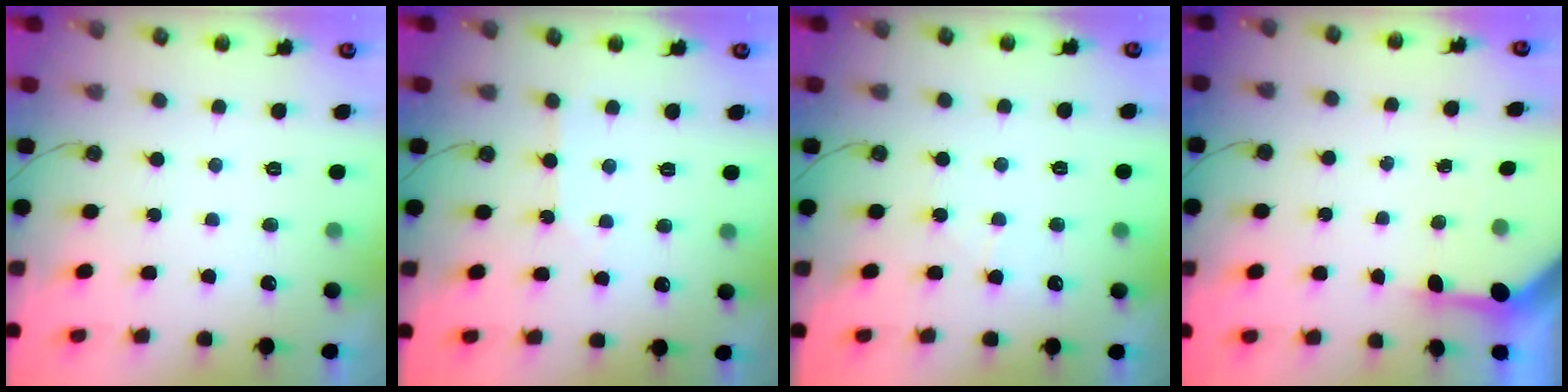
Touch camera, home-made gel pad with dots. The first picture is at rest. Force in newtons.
{"total": 2.6, "press": 2.6, "slide": 0.5}
{"total": 4.4, "press": 4.4, "slide": 0.7}
{"total": 3.1, "press": 3.1, "slide": 0.2}